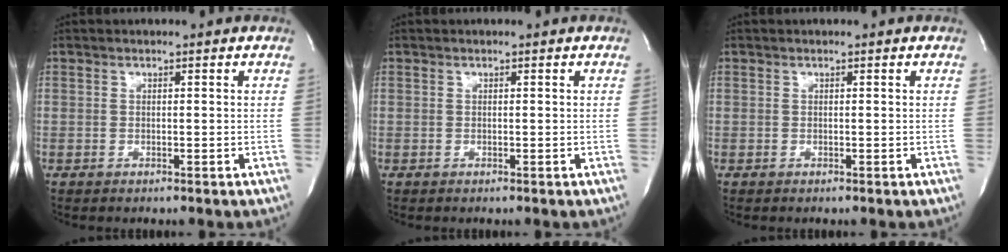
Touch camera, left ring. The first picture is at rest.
{"total": 0.0}
{"total": 0.0}